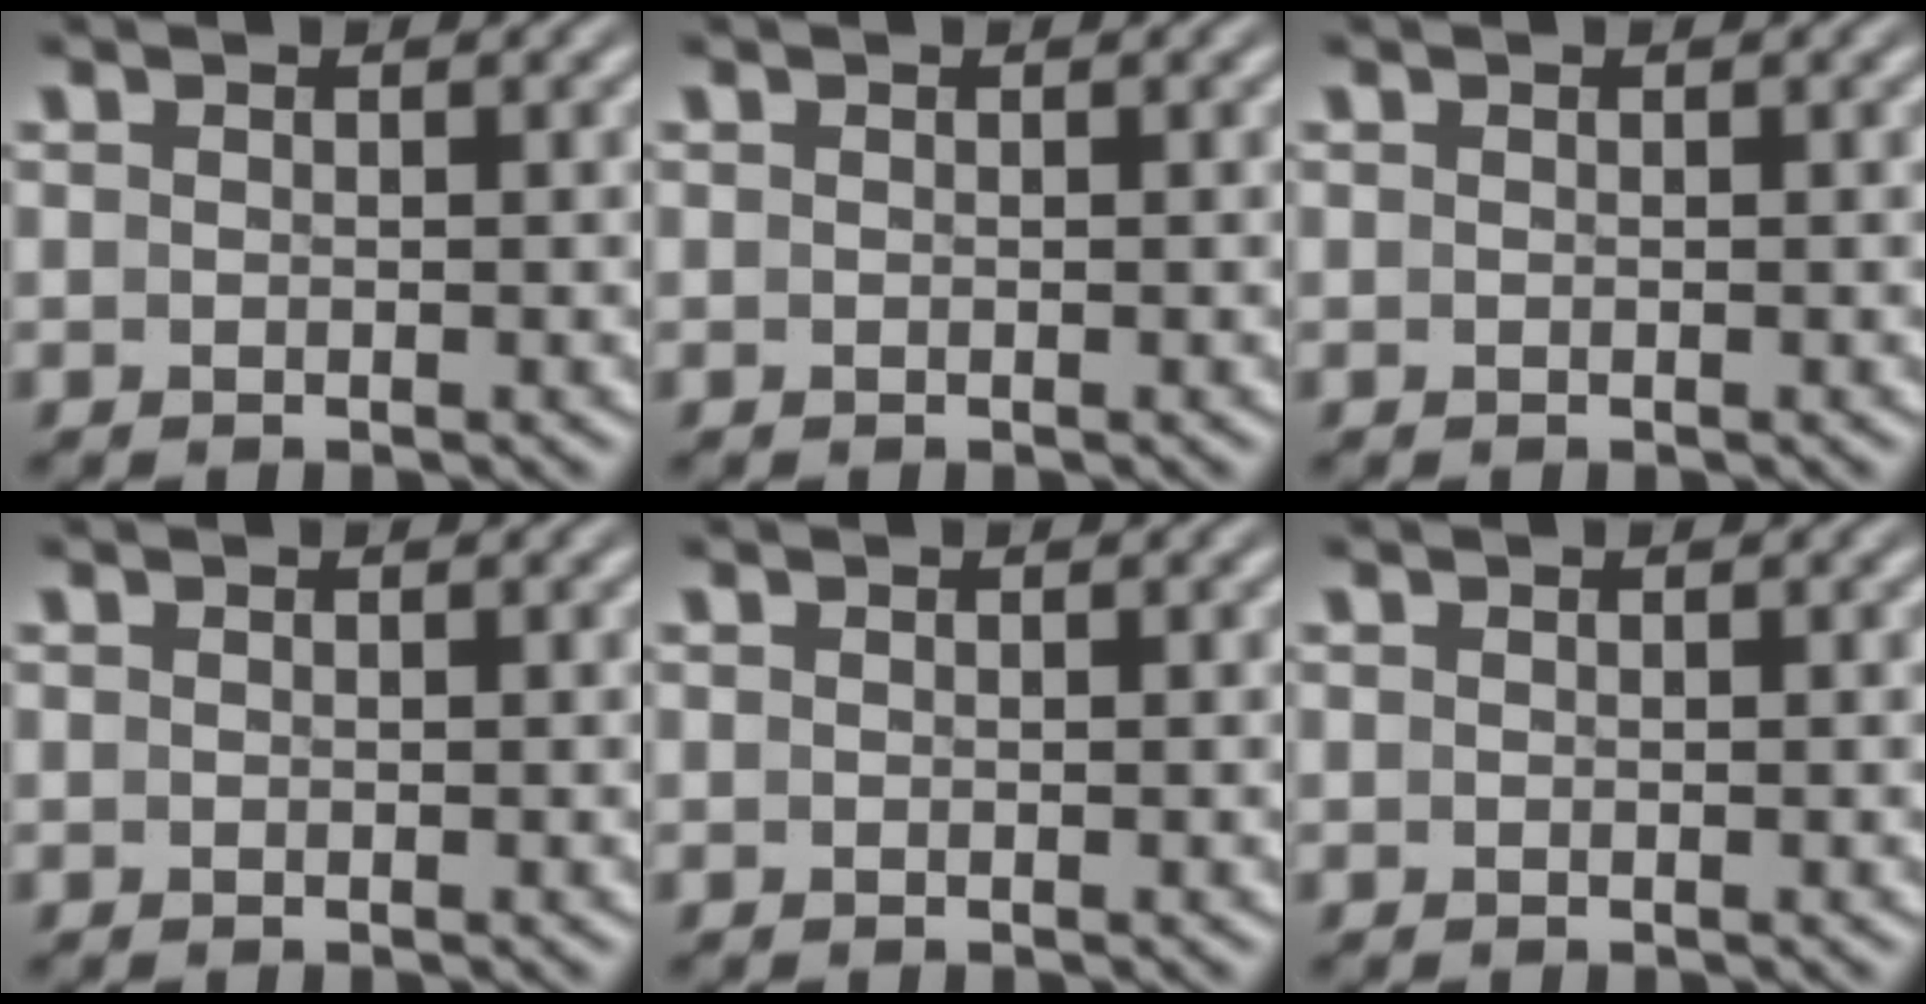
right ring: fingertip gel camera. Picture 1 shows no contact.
{"total": 0.0}
{"total": 0.0}
{"total": 0.0}
{"total": 0.0}
{"total": 0.0}